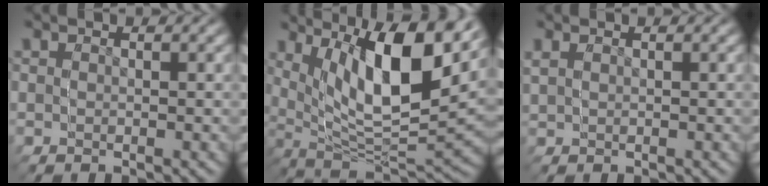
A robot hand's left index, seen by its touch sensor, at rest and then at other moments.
{"total": 12.0, "force": [6.1, 6.3, 8.3], "torque": [-0.150, 0.024, 0.083]}
{"total": 0.0}